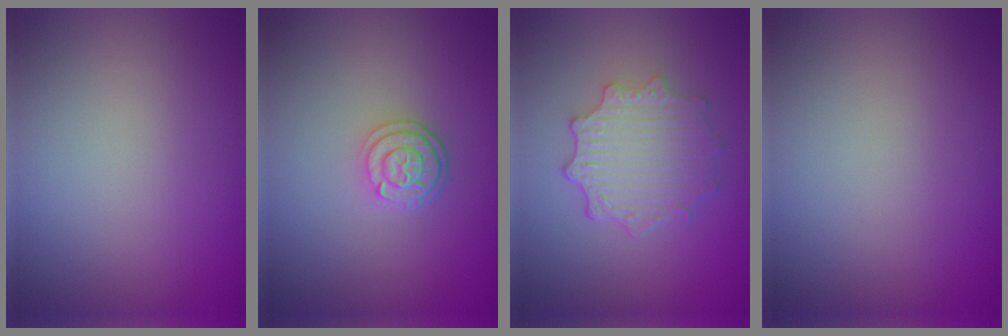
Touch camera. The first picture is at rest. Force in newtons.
{"total": 3.0, "press": 2.5, "slide": 1.6}
{"total": 4.6, "press": 3.8, "slide": 2.7}
{"total": 0.0}